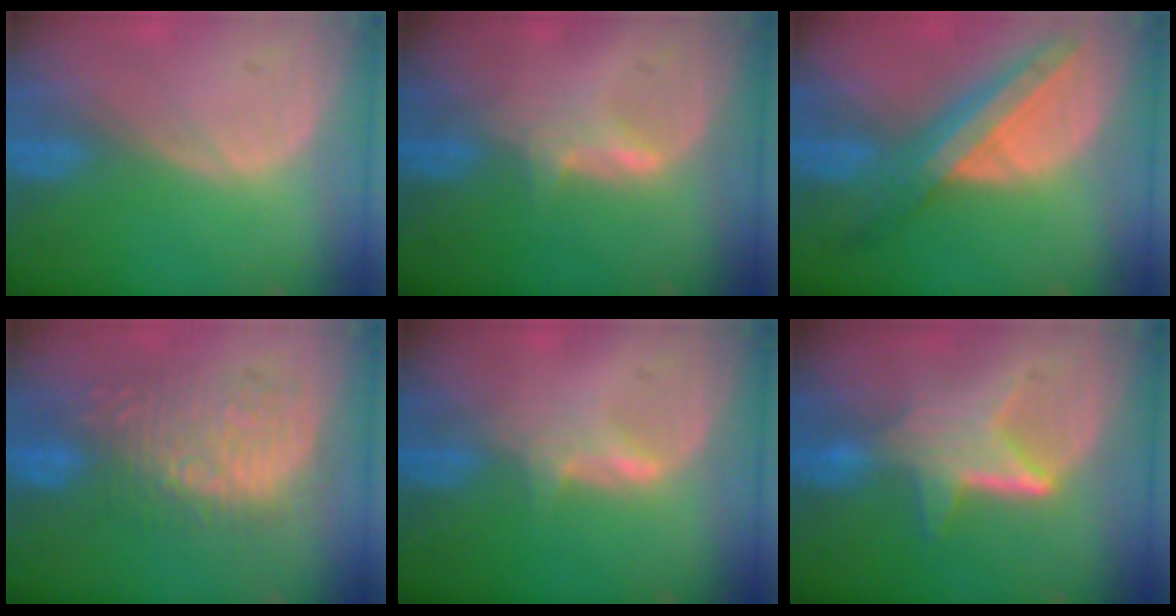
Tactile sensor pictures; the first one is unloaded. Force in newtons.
{"total": 2.6, "press": 2.5, "slide": 0.3}
{"total": 8.6, "press": 7.6, "slide": 4.1}
{"total": 9.5, "press": 9.4, "slide": 1.0}
{"total": 2.6, "press": 2.5, "slide": 0.3}
{"total": 6.6, "press": 6.0, "slide": 2.7}